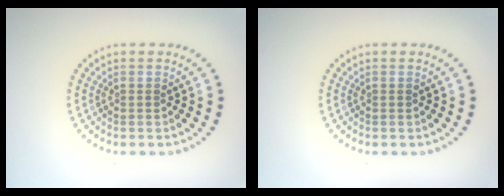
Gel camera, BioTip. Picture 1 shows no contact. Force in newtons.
{"total": 0.0}